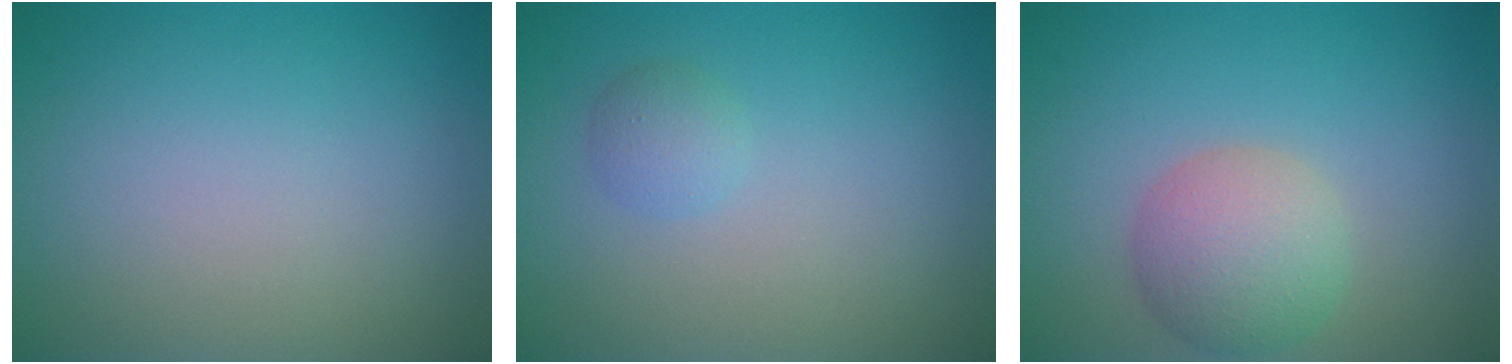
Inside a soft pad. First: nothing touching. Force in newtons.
{"total": 1.4, "press": 1.4, "slide": 0.1}
{"total": 4.4, "press": 4.3, "slide": 0.5}